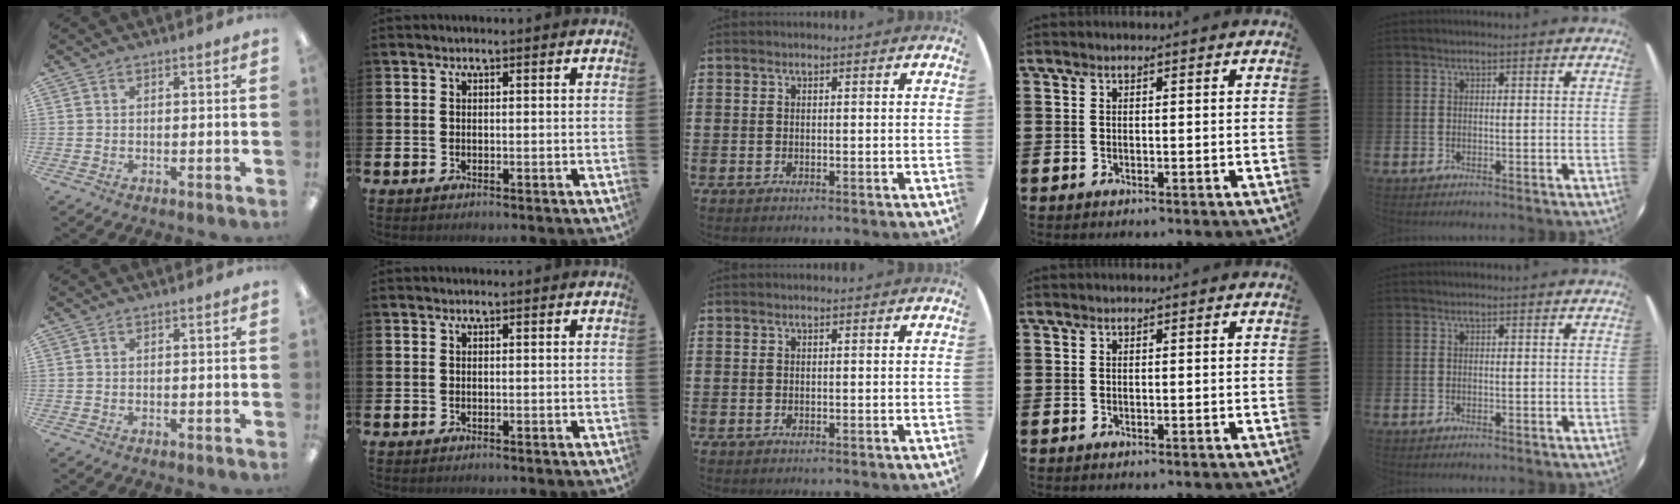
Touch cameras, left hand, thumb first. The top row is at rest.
{}